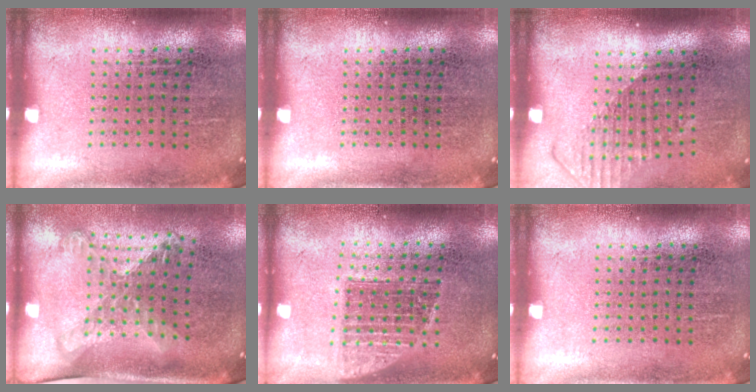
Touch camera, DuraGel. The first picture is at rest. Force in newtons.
{"total": 0.0}
{"total": 1.6, "press": 1.1, "slide": 1.1}
{"total": 1.7, "press": 1.3, "slide": 1.0}
{"total": 1.3, "press": 1.1, "slide": 0.8}
{"total": 0.0}